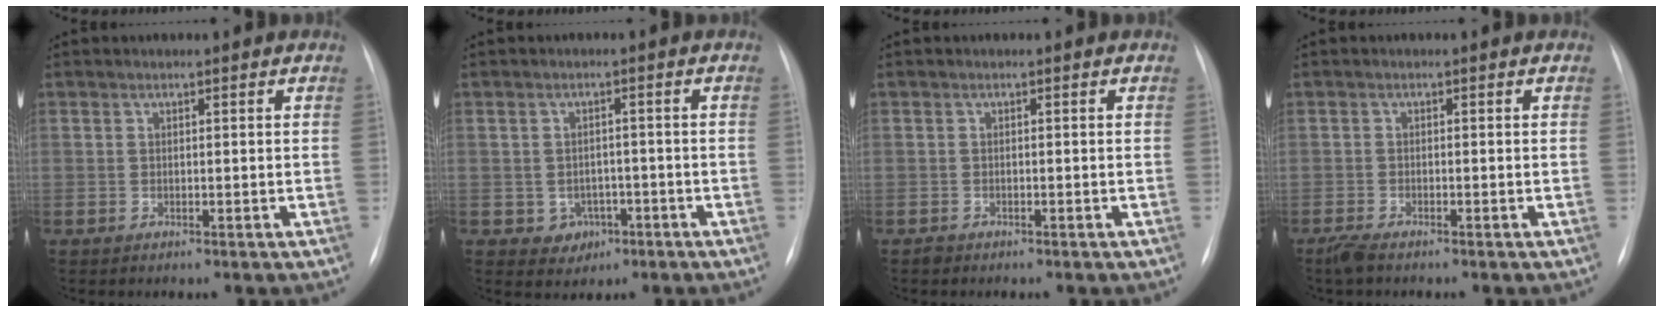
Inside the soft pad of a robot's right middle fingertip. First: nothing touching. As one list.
[{"total": 3.4, "force": [-1.2, 3.0, 1.0], "torque": [-0.005, 0.011, -0.007]}, {"total": 0.7, "force": [-0.6, 0.4, 0.0], "torque": [-0.003, 0.000, -0.011]}, {"total": 2.2, "force": [-1.8, 0.5, 1.3], "torque": [-0.036, -0.007, -0.034]}]